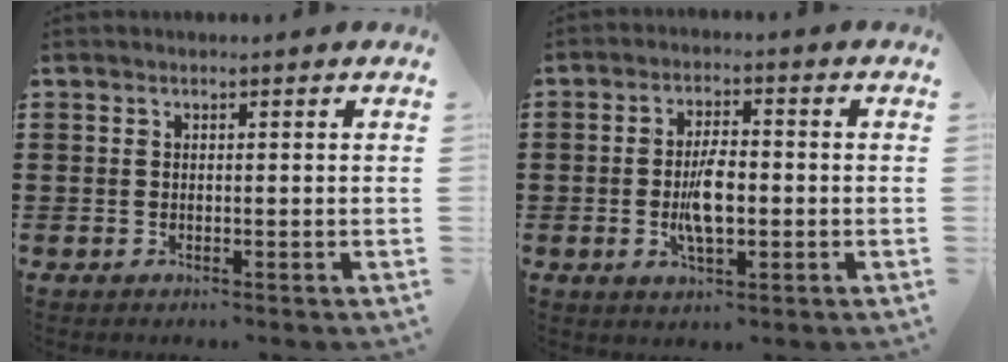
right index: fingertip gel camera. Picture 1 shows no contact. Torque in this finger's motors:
{"motor_torque": [2.06, 0.07, 0.89, 0.20]}